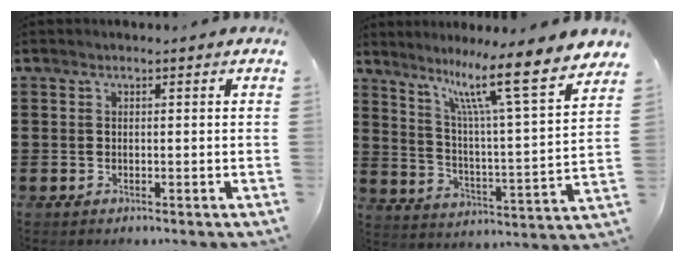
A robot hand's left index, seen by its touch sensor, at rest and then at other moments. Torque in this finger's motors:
{"motor_torque": [2.14, 0.00, 0.64, 0.21]}